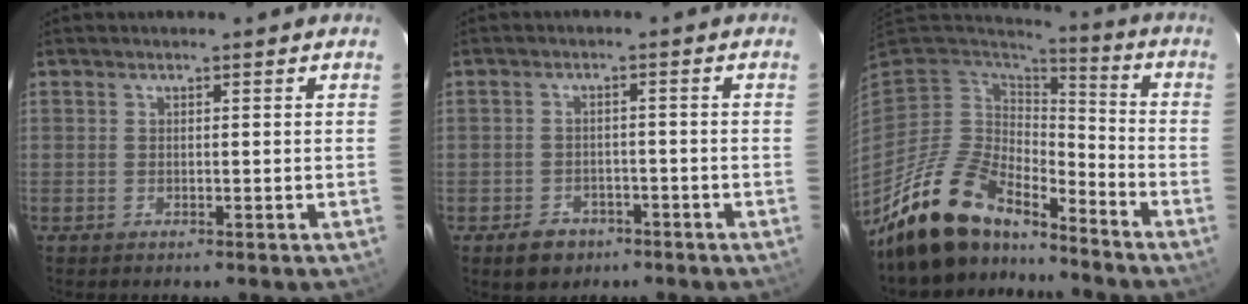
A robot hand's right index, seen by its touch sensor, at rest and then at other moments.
{"total": 5.4, "force": [-3.3, 3.9, 1.6], "torque": [-0.042, 0.011, -0.039]}
{"total": 17.2, "force": [-13.7, 6.7, 8.0], "torque": [-0.177, -0.010, -0.243]}